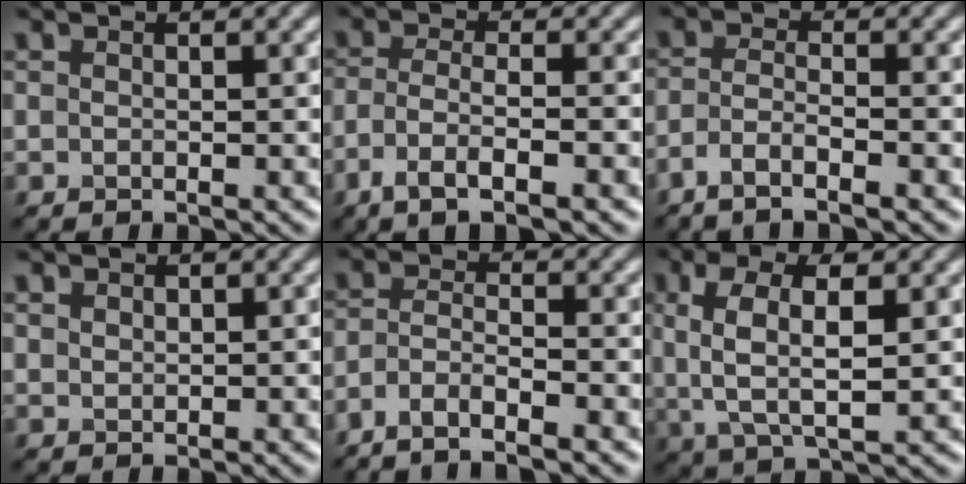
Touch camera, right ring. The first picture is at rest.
{"total": 4.7, "force": [-2.6, 1.1, 3.8], "torque": [-0.074, -0.002, -0.051]}
{"total": 3.1, "force": [-2.1, 0.6, 2.2], "torque": [-0.045, -0.002, -0.050]}
{"total": 0.9, "force": [0.6, 0.6, 0.2], "torque": [-0.005, -0.001, 0.015]}
{"total": 4.1, "force": [-3.2, 0.8, 2.5], "torque": [-0.048, -0.001, -0.067]}
{"total": 5.8, "force": [1.1, 2.5, 5.1], "torque": [-0.107, 0.003, 0.019]}